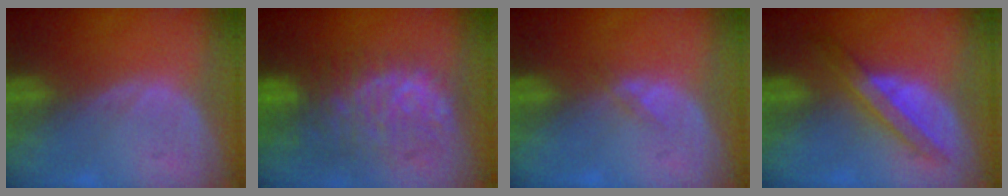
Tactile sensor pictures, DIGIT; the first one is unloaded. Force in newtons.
{"total": 11.2, "press": 9.6, "slide": 5.8}
{"total": 1.3, "press": 0.9, "slide": 0.9}
{"total": 5.8, "press": 5.7, "slide": 1.4}